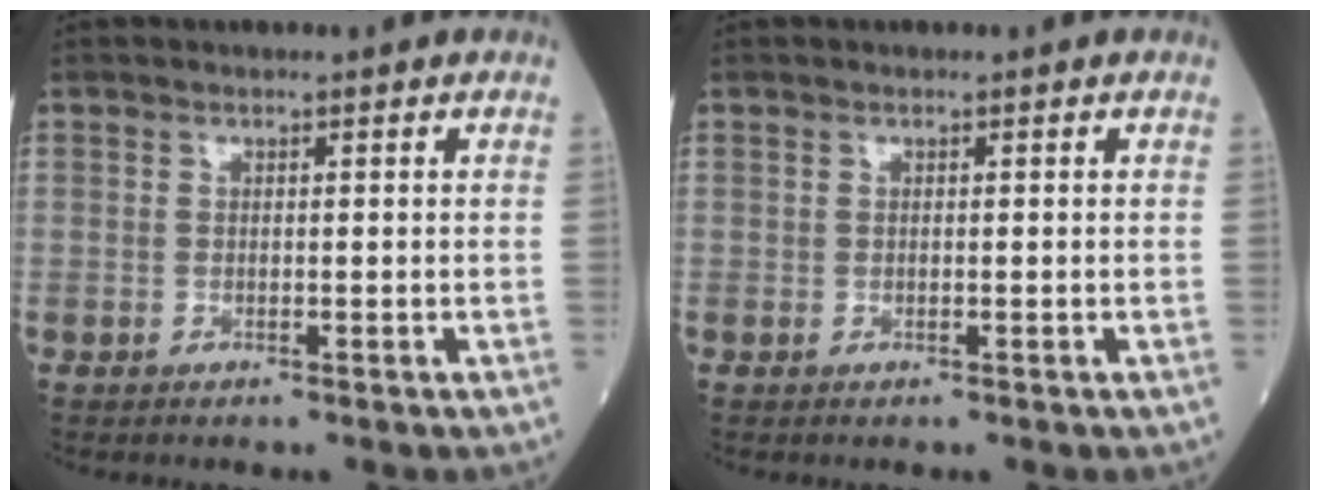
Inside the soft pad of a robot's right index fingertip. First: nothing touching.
{"total": 0.0}